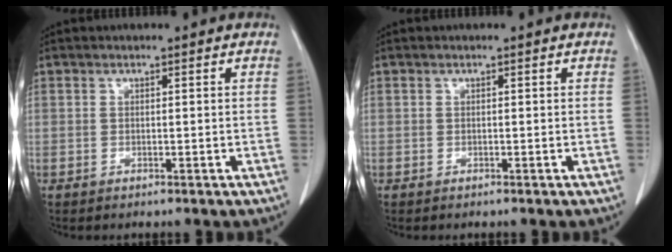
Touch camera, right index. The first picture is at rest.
{"total": 0.0}